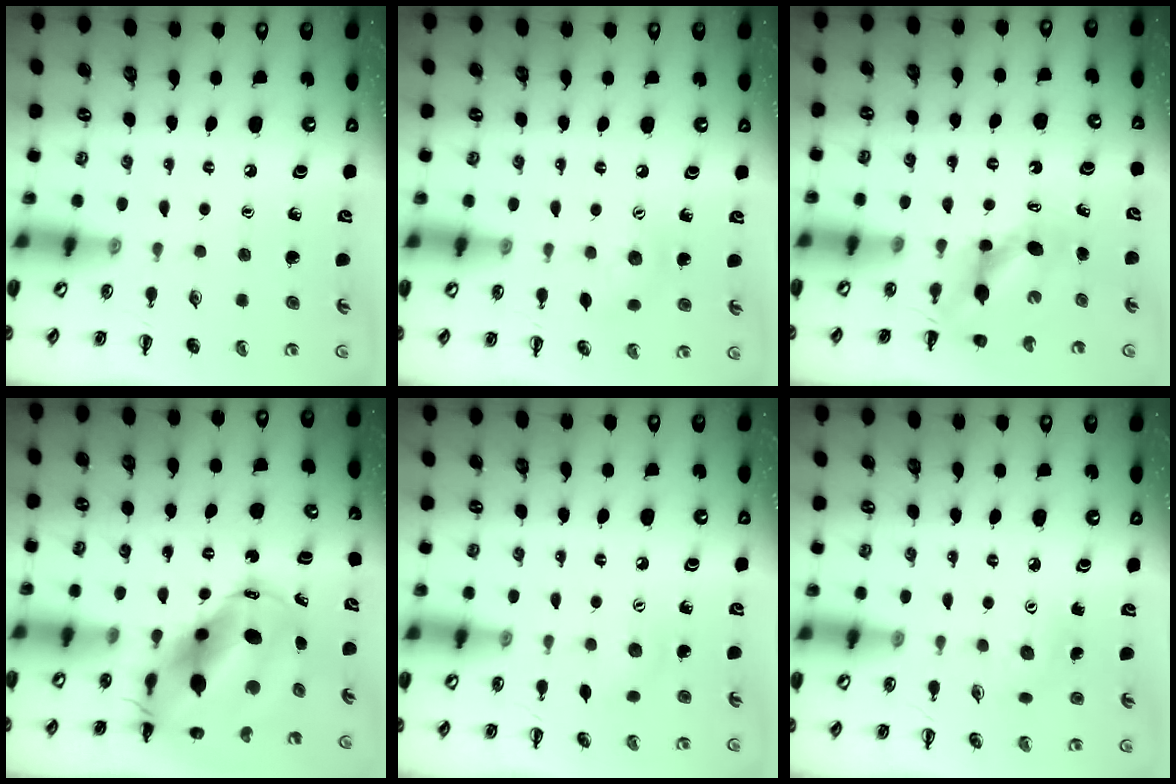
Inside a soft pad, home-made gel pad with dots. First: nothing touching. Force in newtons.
{"total": 7.3, "press": 7.2, "slide": 1.1}
{"total": 6.2, "press": 6.2, "slide": 0.5}
{"total": 13.3, "press": 12.8, "slide": 3.6}
{"total": 5.2, "press": 5.0, "slide": 1.2}
{"total": 3.6, "press": 3.5, "slide": 1.1}